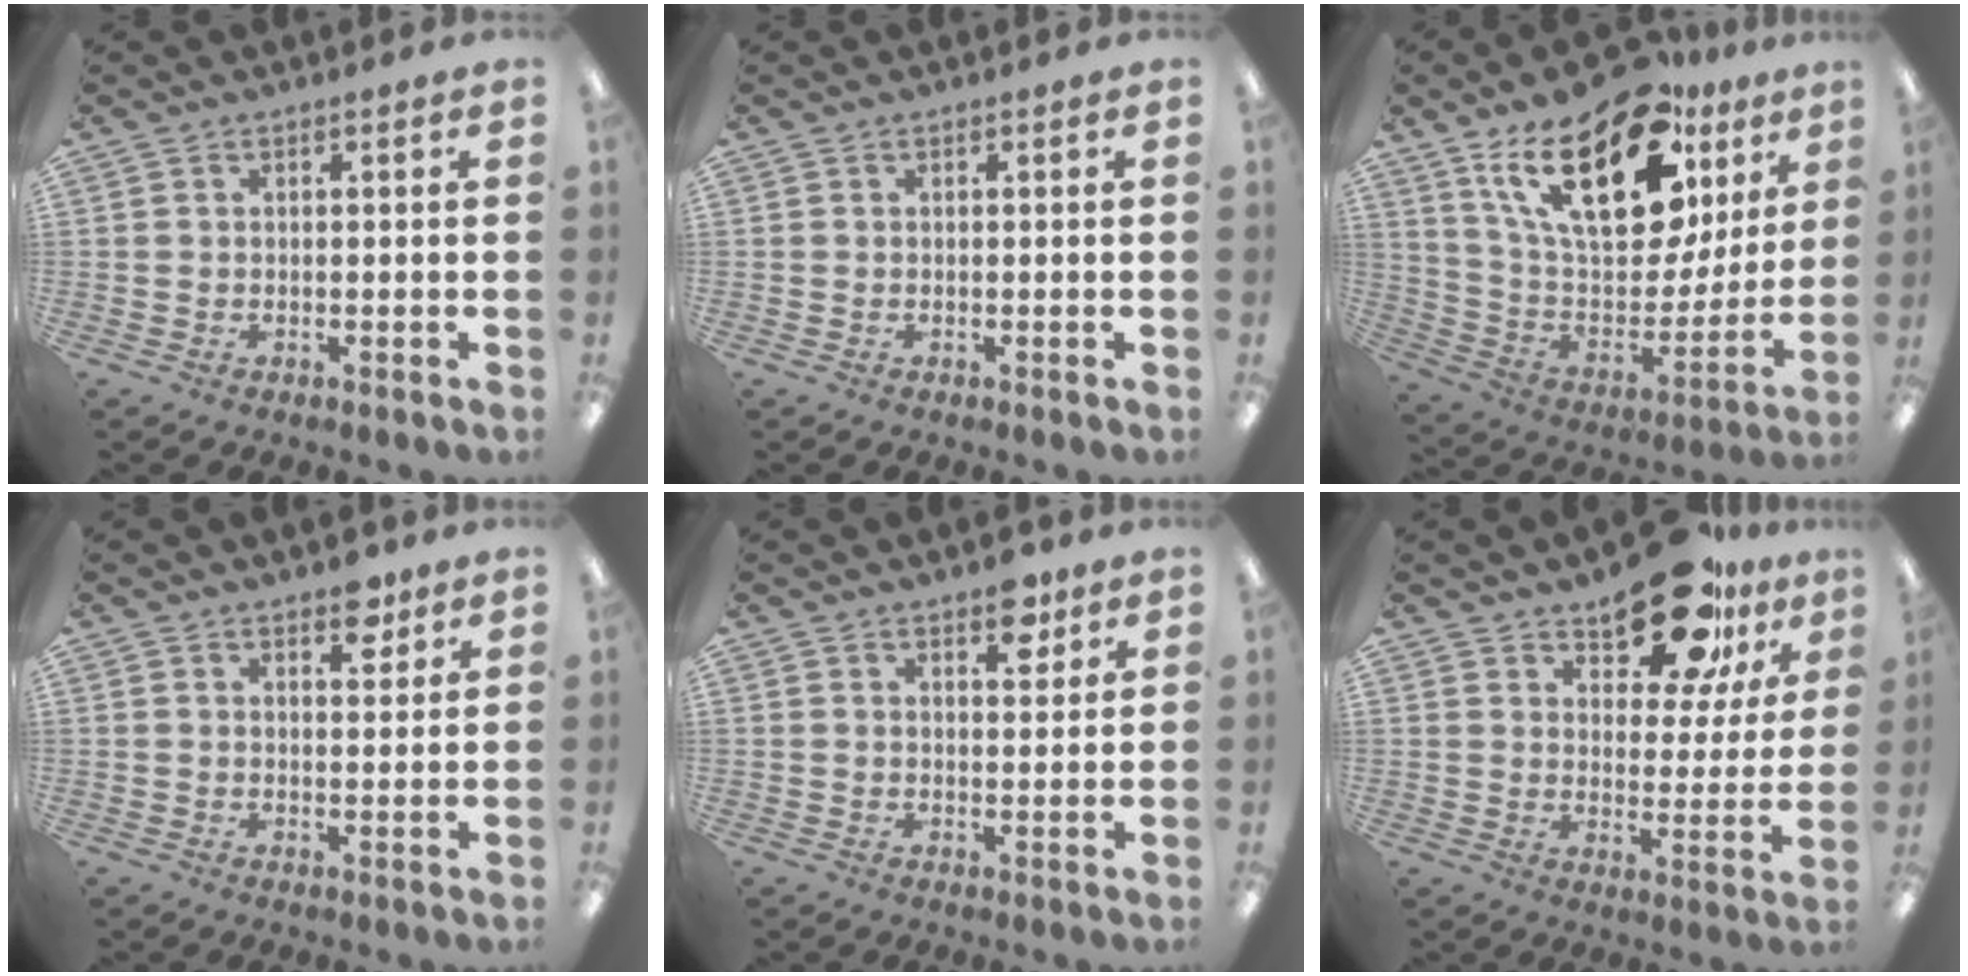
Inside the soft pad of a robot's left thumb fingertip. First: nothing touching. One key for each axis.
{"total": 0.0}
{"total": 25.6, "fx": 14.9, "fy": 11.6, "fz": 17.2, "tx": -0.306, "ty": -0.082, "tz": 0.255}
{"total": 5.2, "fx": 3.9, "fy": 2.4, "fz": 2.4, "tx": -0.007, "ty": -0.024, "tz": 0.061}
{"total": 5.9, "fx": 4.2, "fy": 2.8, "fz": 3.0, "tx": -0.021, "ty": -0.022, "tz": 0.067}
{"total": 17.1, "fx": 12.4, "fy": 7.9, "fz": 8.9, "tx": -0.124, "ty": -0.071, "tz": 0.212}